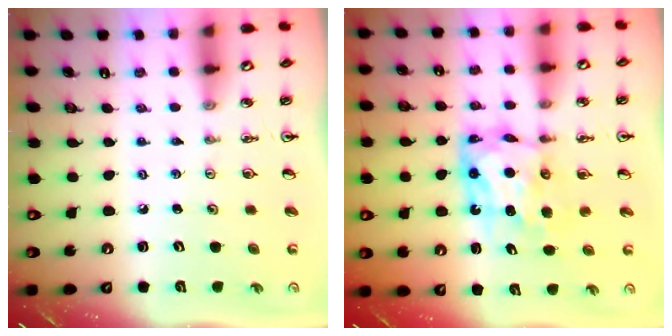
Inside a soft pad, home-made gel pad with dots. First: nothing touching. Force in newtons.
{"total": 8.6, "press": 8.5, "slide": 0.8}